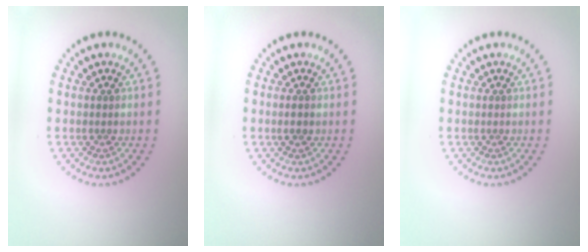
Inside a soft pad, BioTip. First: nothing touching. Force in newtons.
{"total": 1.0, "press": 0.9, "slide": 0.4}
{"total": 0.0}